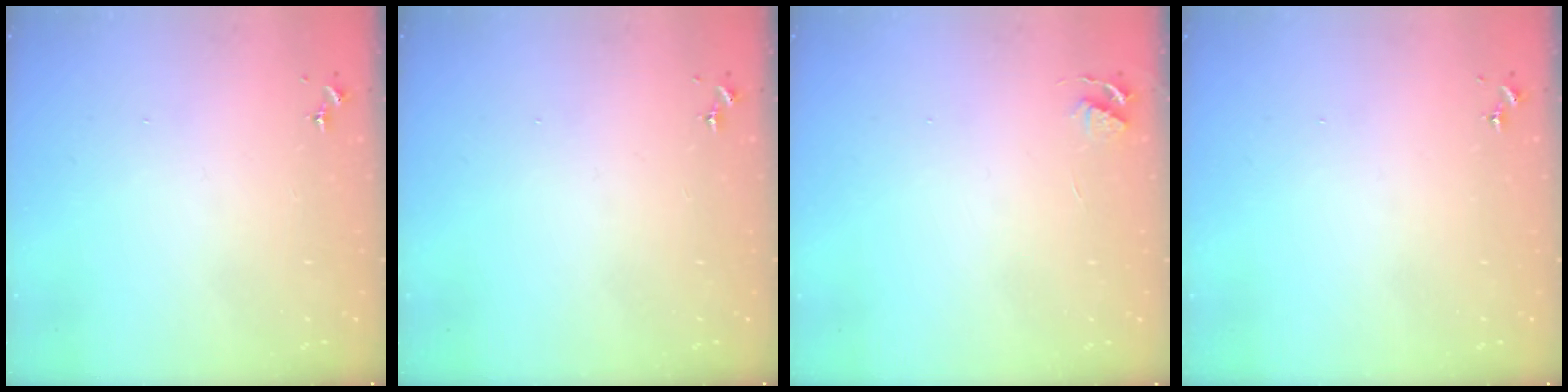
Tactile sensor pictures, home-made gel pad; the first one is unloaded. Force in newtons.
{"total": 0.0}
{"total": 3.5, "press": 3.4, "slide": 0.5}
{"total": 0.0}